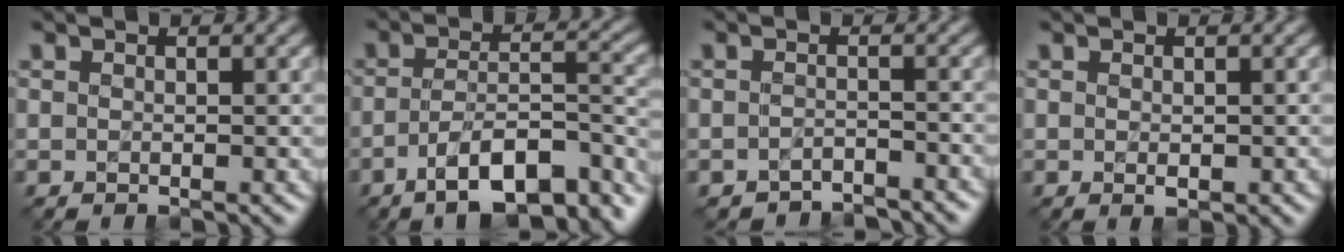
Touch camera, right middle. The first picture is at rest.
{"total": 10.3, "force": [-6.7, 3.5, 7.0], "torque": [-0.107, 0.000, -0.102]}
{"total": 2.6, "force": [-2.5, 0.4, 0.2], "torque": [-0.002, 0.002, -0.038]}
{"total": 1.0, "force": [-0.3, 0.4, 0.8], "torque": [-0.013, -0.004, -0.002]}